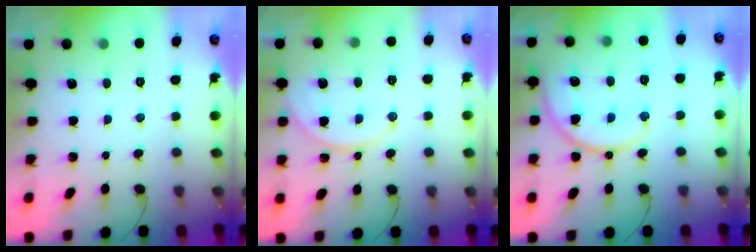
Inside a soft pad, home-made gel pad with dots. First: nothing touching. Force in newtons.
{"total": 9.4, "press": 9.4, "slide": 0.2}
{"total": 15.0, "press": 14.9, "slide": 1.6}